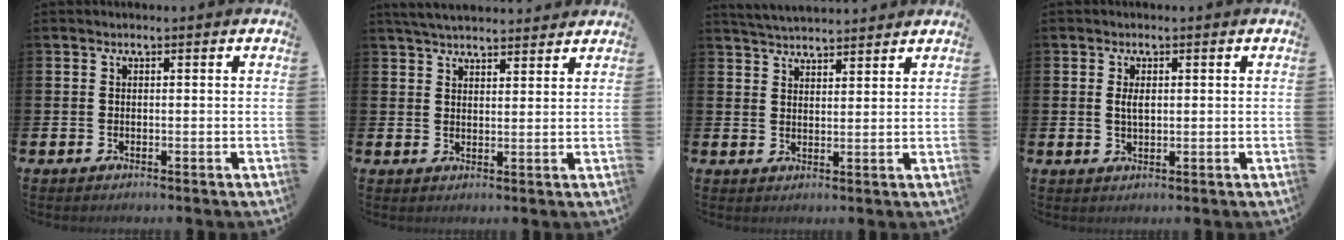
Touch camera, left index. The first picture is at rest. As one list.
[{"total": 4.5, "force": [4.3, 0.8, 0.9], "torque": [-0.025, -0.016, 0.080]}, {"total": 4.1, "force": [4.1, 0.4, 0.2], "torque": [-0.012, -0.021, 0.075]}, {"total": 1.9, "force": [0.6, 0.9, 1.6], "torque": [-0.021, 0.000, 0.005]}]